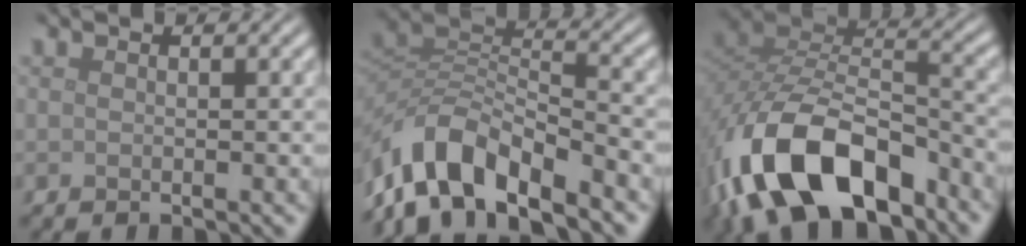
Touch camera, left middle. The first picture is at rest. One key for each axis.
{"total": 8.4, "fx": -6.0, "fy": 3.4, "fz": 4.9, "tx": -0.079, "ty": 0.000, "tz": -0.127}
{"total": 13.2, "fx": -7.5, "fy": 6.8, "fz": 8.6, "tx": -0.176, "ty": -0.012, "tz": -0.141}